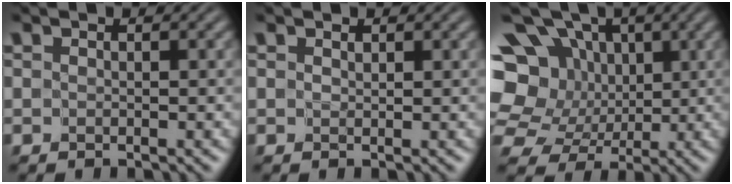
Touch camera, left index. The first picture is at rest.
{"total": 0.6, "force": [0.5, 0.2, 0.0], "torque": [0.001, 0.000, 0.010]}
{"total": 13.5, "force": [2.7, 11.5, 6.6], "torque": [-0.141, 0.035, 0.028]}